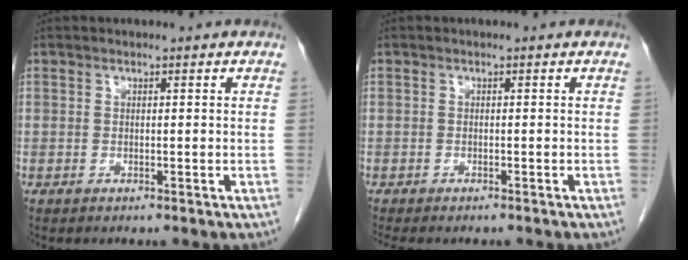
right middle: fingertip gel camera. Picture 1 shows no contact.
{"total": 3.2, "force": [-2.9, 0.7, 1.2], "torque": [-0.008, -0.005, -0.039]}